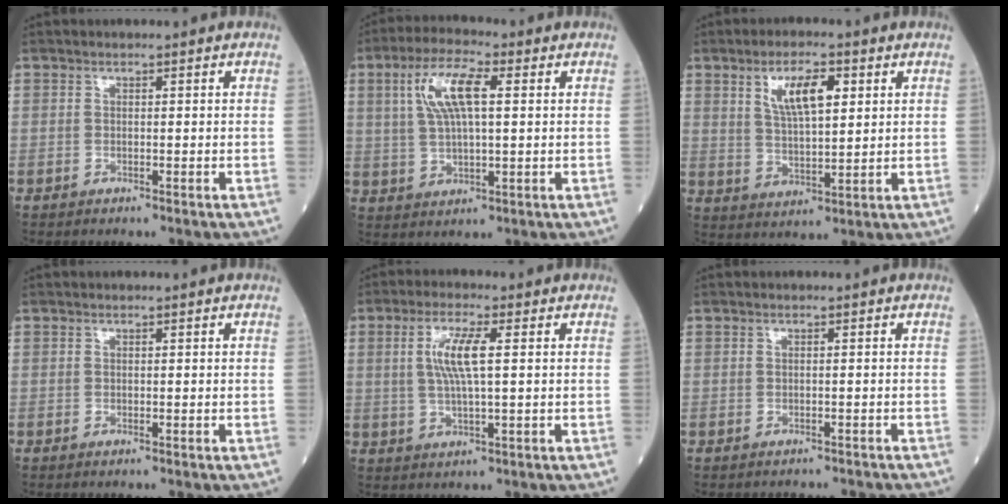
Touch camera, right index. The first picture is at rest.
{"total": 8.9, "force": [2.5, 2.3, 8.3], "torque": [-0.171, 0.016, 0.049]}
{"total": 7.7, "force": [3.1, 2.2, 6.7], "torque": [-0.124, 0.003, 0.059]}
{"total": 0.0}
{"total": 6.3, "force": [1.2, 0.6, 6.1], "torque": [-0.128, 0.003, 0.024]}
{"total": 3.6, "force": [-3.4, 0.6, 1.1], "torque": [-0.013, -0.003, -0.037]}